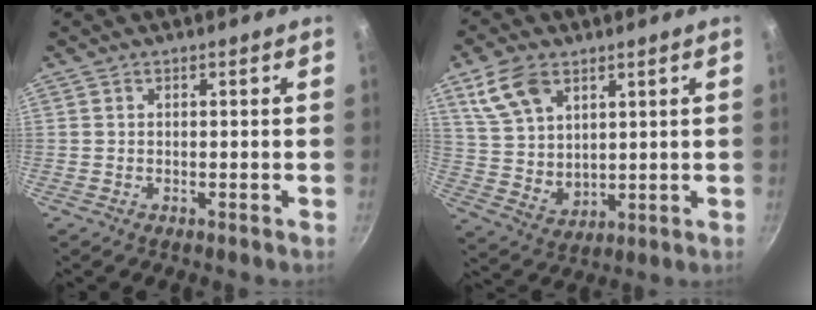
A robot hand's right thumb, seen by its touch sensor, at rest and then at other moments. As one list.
[{"total": 11.0, "force": [5.6, 6.9, 6.6], "torque": [-0.108, -0.023, 0.122]}]